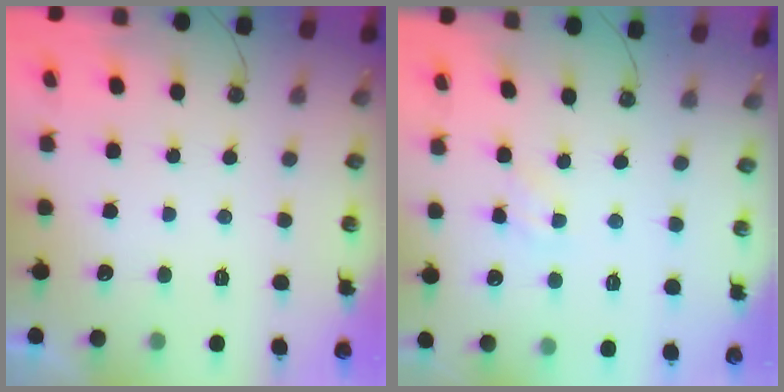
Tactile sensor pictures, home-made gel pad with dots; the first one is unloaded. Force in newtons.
{"total": 1.4, "press": 1.4, "slide": 0.2}